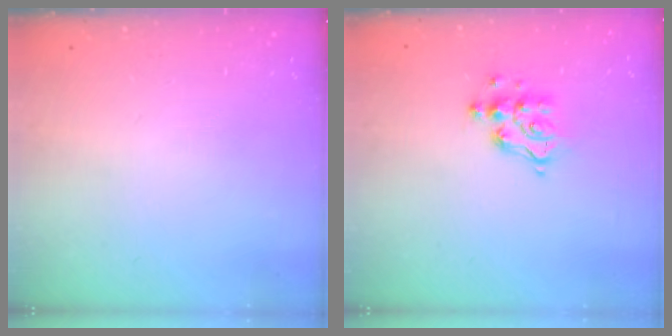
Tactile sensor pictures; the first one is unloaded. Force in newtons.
{"total": 8.5, "press": 8.5, "slide": 0.6}